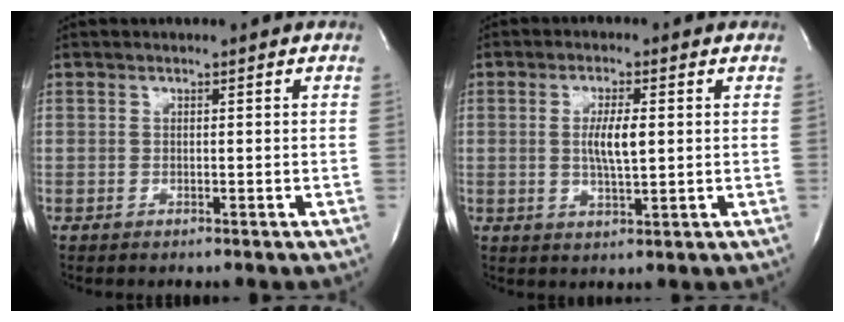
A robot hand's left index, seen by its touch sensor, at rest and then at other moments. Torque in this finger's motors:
{"motor_torque": [0.20, 0.01, 0.11, 0.07]}